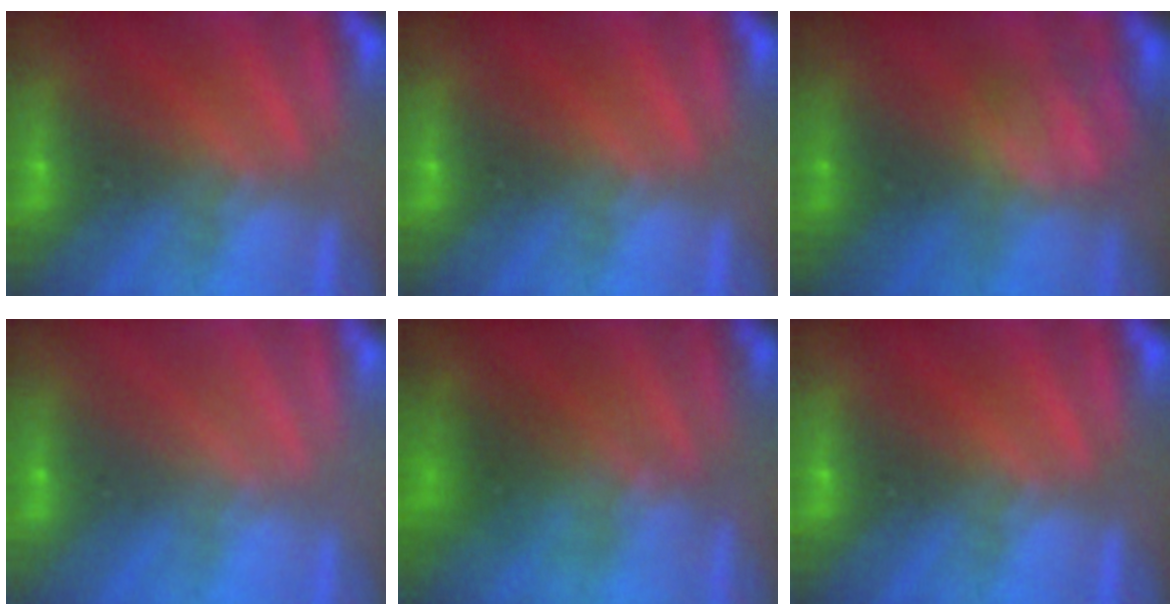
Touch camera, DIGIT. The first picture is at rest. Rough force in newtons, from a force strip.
{"total": 0.0}
{"total": 2.4}
{"total": 3.2}
{"total": 1.5}
{"total": 0.0}